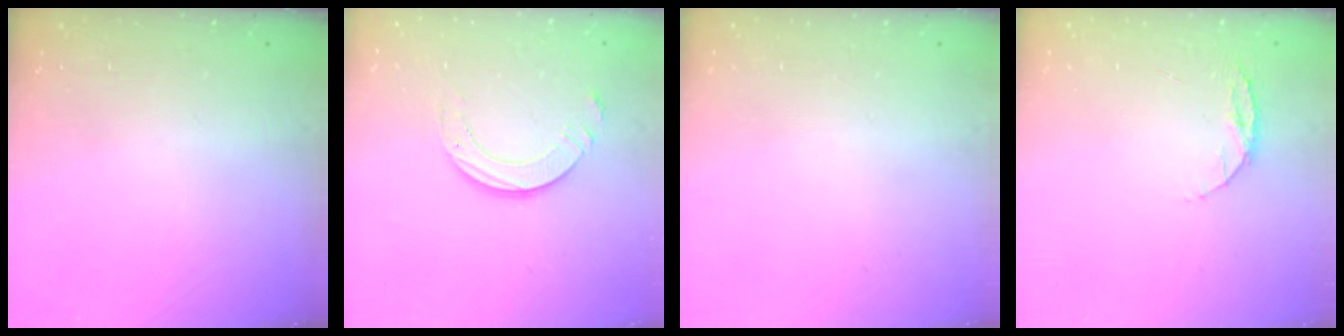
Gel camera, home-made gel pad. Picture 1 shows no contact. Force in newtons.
{"total": 8.8, "press": 8.7, "slide": 0.9}
{"total": 0.0}
{"total": 5.4, "press": 5.3, "slide": 0.6}